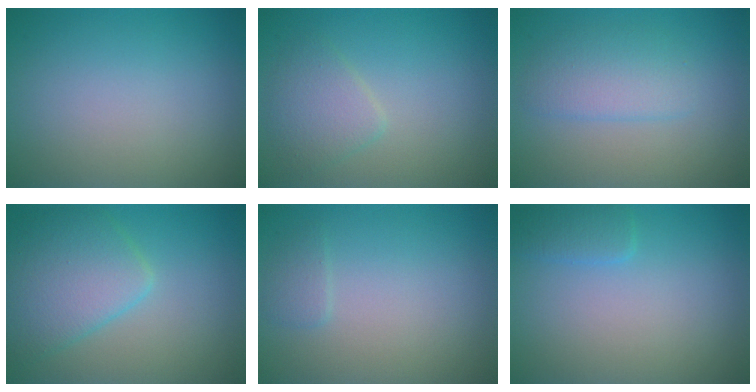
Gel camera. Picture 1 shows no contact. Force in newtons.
{"total": 2.6, "press": 2.6, "slide": 0.1}
{"total": 2.9, "press": 2.9, "slide": 0.0}
{"total": 5.5, "press": 5.5, "slide": 0.1}
{"total": 1.0, "press": 1.0, "slide": 0.1}
{"total": 1.5, "press": 1.5, "slide": 0.1}